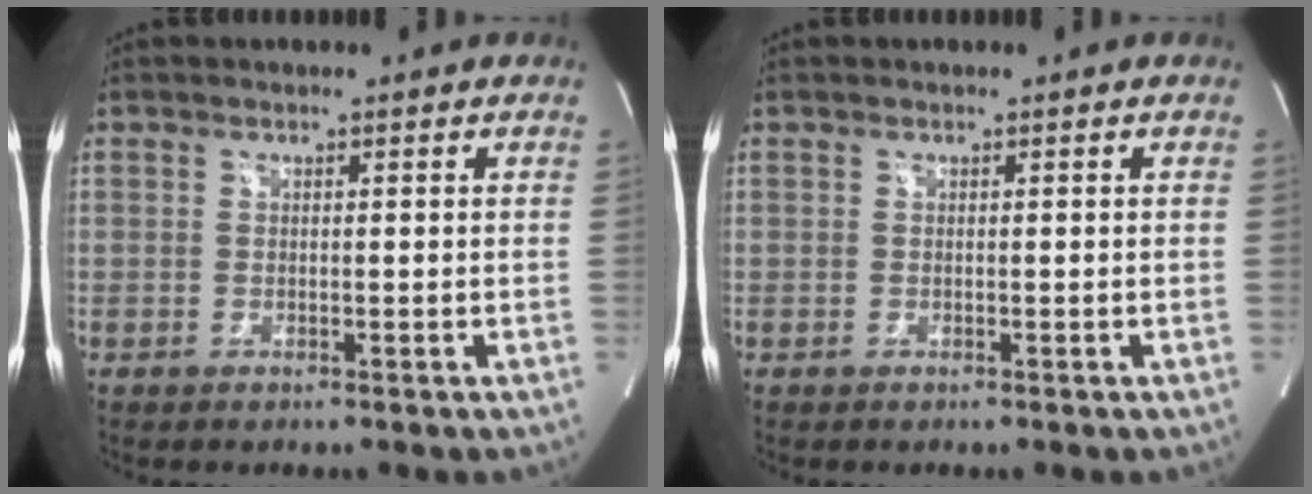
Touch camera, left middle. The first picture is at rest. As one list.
[{"total": 0.0}]